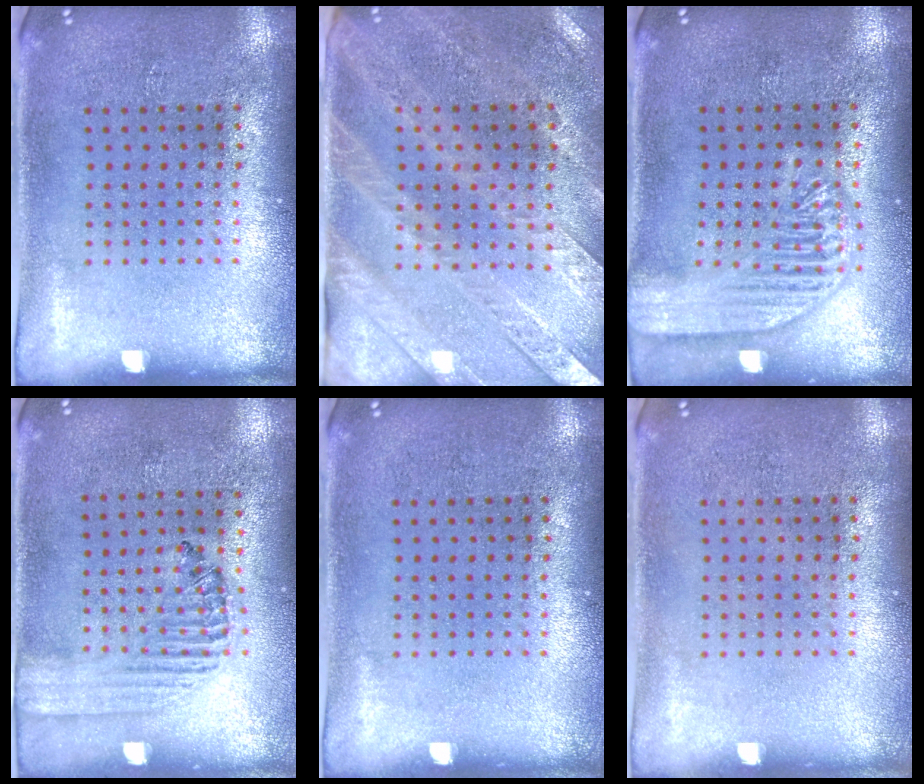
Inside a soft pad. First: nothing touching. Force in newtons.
{"total": 3.0, "press": 2.6, "slide": 1.4}
{"total": 2.4, "press": 2.4, "slide": 0.3}
{"total": 1.4, "press": 1.2, "slide": 0.7}
{"total": 0.0}
{"total": 0.0}